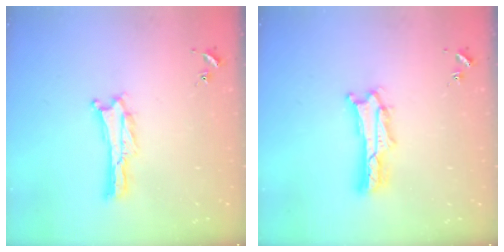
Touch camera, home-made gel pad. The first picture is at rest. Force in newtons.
{"total": 2.7, "press": 2.7, "slide": 0.4}